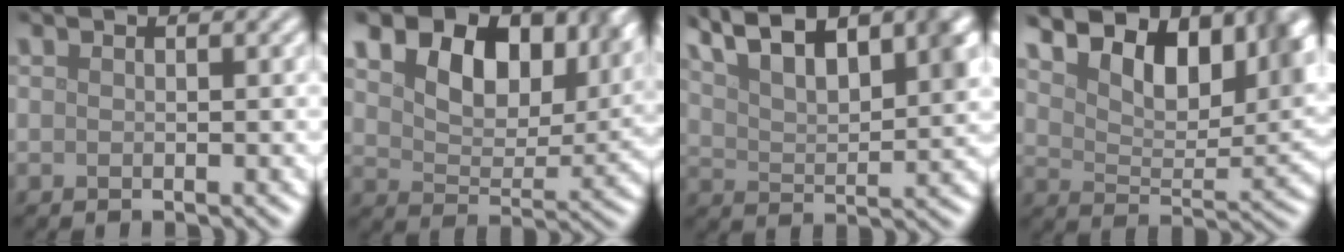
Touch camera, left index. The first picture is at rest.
{"total": 11.4, "force": [6.1, 6.8, 6.9], "torque": [-0.106, 0.010, 0.091]}
{"total": 9.4, "force": [5.7, 3.4, 6.7], "torque": [-0.105, 0.024, 0.089]}
{"total": 10.4, "force": [6.5, 4.7, 6.7], "torque": [-0.095, 0.010, 0.098]}